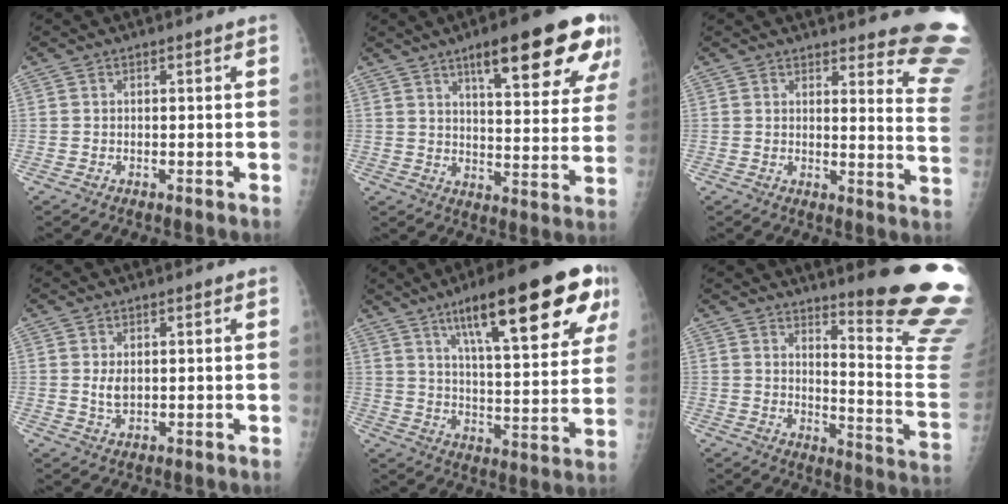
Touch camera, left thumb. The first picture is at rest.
{"total": 20.9, "force": [11.7, 5.1, 16.5], "torque": [-0.196, -0.035, 0.164]}
{"total": 14.3, "force": [13.2, 2.1, 5.1], "torque": [-0.024, -0.137, 0.123]}
{"total": 2.7, "force": [0.7, 1.5, 2.1], "torque": [-0.031, -0.008, 0.016]}
{"total": 25.7, "force": [13.6, 6.2, 21.0], "torque": [-0.285, -0.026, 0.207]}
{"total": 18.7, "force": [14.7, 0.6, 11.6], "torque": [-0.131, -0.166, 0.189]}